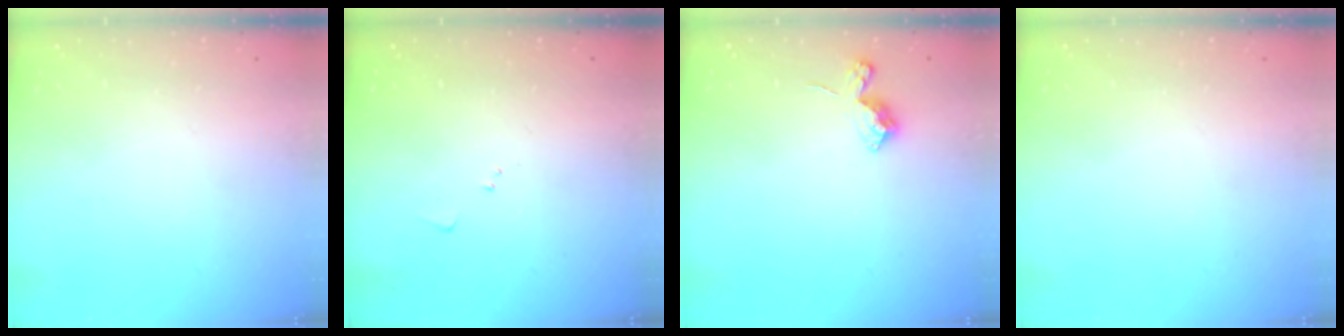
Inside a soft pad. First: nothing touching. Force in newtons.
{"total": 5.8, "press": 5.7, "slide": 0.7}
{"total": 8.0, "press": 8.0, "slide": 0.6}
{"total": 0.0}